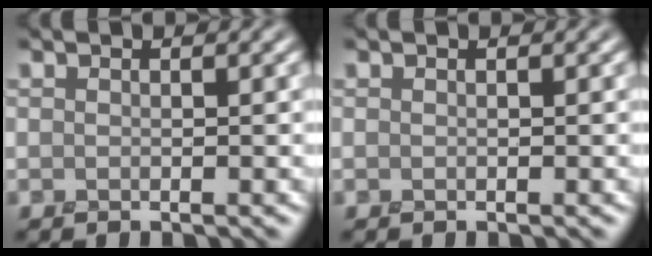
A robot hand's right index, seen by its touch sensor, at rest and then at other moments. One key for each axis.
{"total": 0.0}